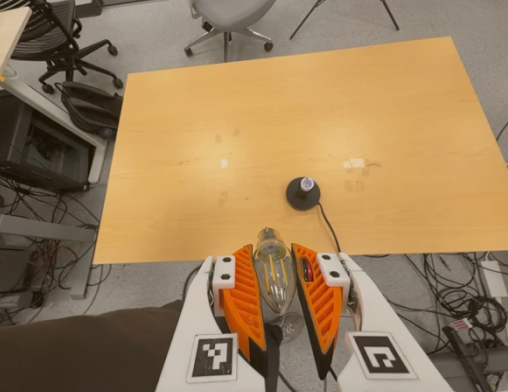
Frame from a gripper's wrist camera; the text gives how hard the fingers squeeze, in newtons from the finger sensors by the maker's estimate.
{"total": 14.2, "left": 16.0, "right": 12.5}